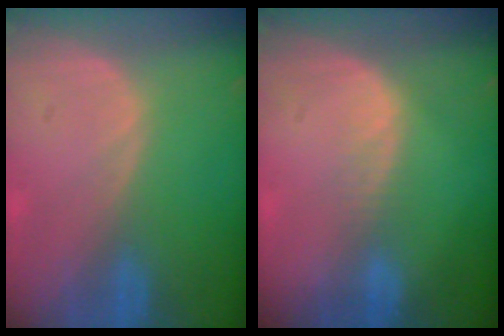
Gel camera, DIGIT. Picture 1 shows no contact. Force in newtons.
{"total": 1.6, "press": 1.6, "slide": 0.1}